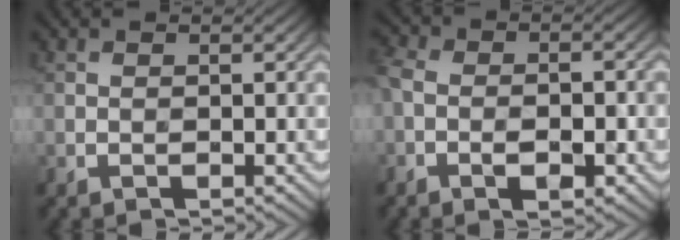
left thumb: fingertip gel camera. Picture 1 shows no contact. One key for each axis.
{"total": 7.8, "fx": -2.5, "fy": 4.5, "fz": 5.9, "tx": -0.104, "ty": 0.000, "tz": -0.043}